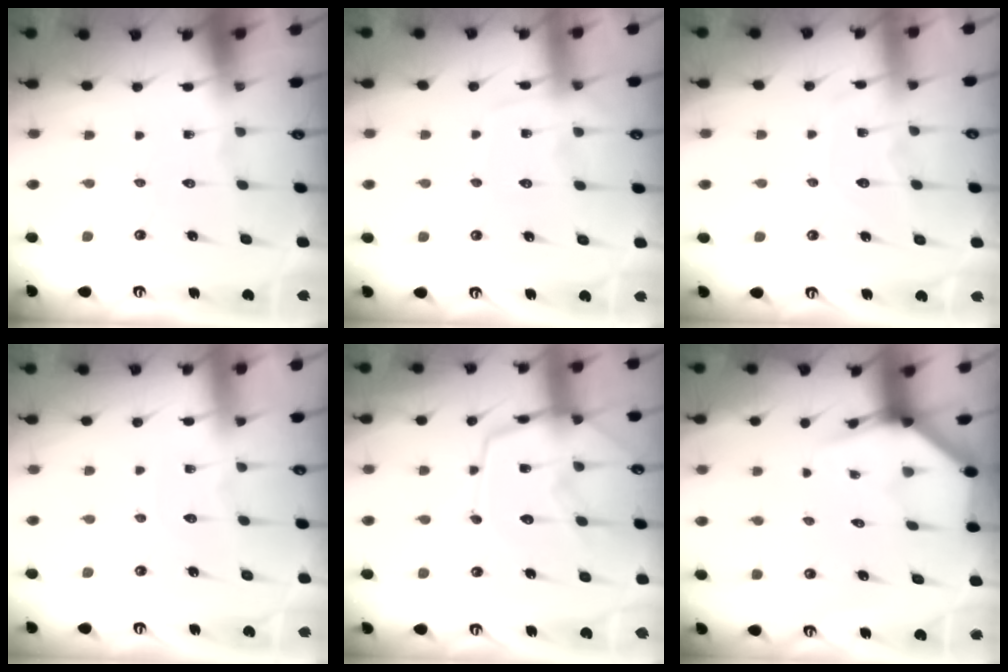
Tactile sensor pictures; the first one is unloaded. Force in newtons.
{"total": 6.5, "press": 6.4, "slide": 0.8}
{"total": 8.0, "press": 8.0, "slide": 0.5}
{"total": 2.9, "press": 2.9, "slide": 0.2}
{"total": 12.9, "press": 12.9, "slide": 1.0}
{"total": 4.0, "press": 4.0, "slide": 0.2}